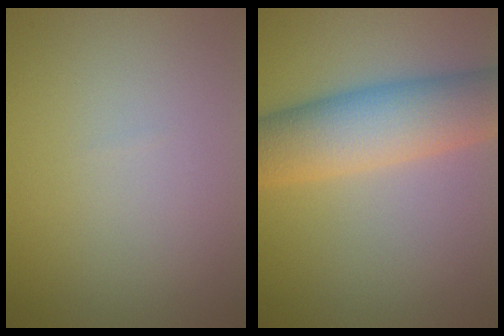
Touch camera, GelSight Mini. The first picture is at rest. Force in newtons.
{"total": 8.3, "press": 8.3, "slide": 0.2}